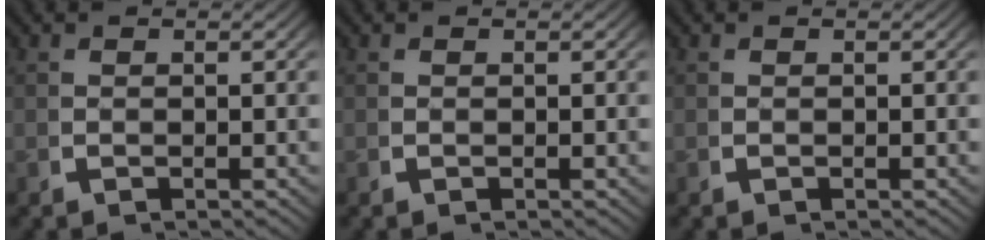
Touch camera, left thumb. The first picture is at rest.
{"total": 0.0}
{"total": 0.6, "force": [0.2, -0.6, -0.1], "torque": [0.006, 0.000, 0.005]}